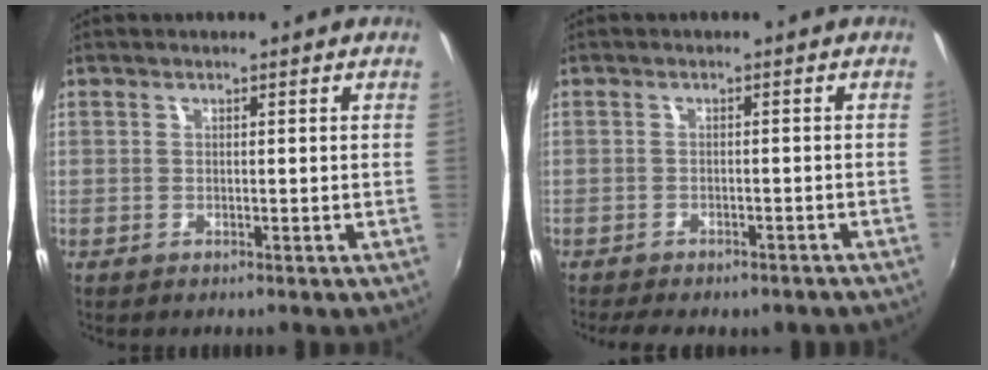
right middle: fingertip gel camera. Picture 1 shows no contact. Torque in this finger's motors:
{"motor_torque": [1.07, -1.07, 0.39, 0.06]}